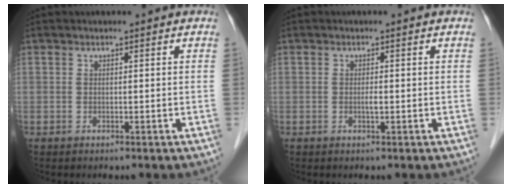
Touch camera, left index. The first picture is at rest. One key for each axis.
{"total": 0.8, "fx": -0.2, "fy": 0.1, "fz": 0.8, "tx": -0.016, "ty": 0.000, "tz": -0.003}